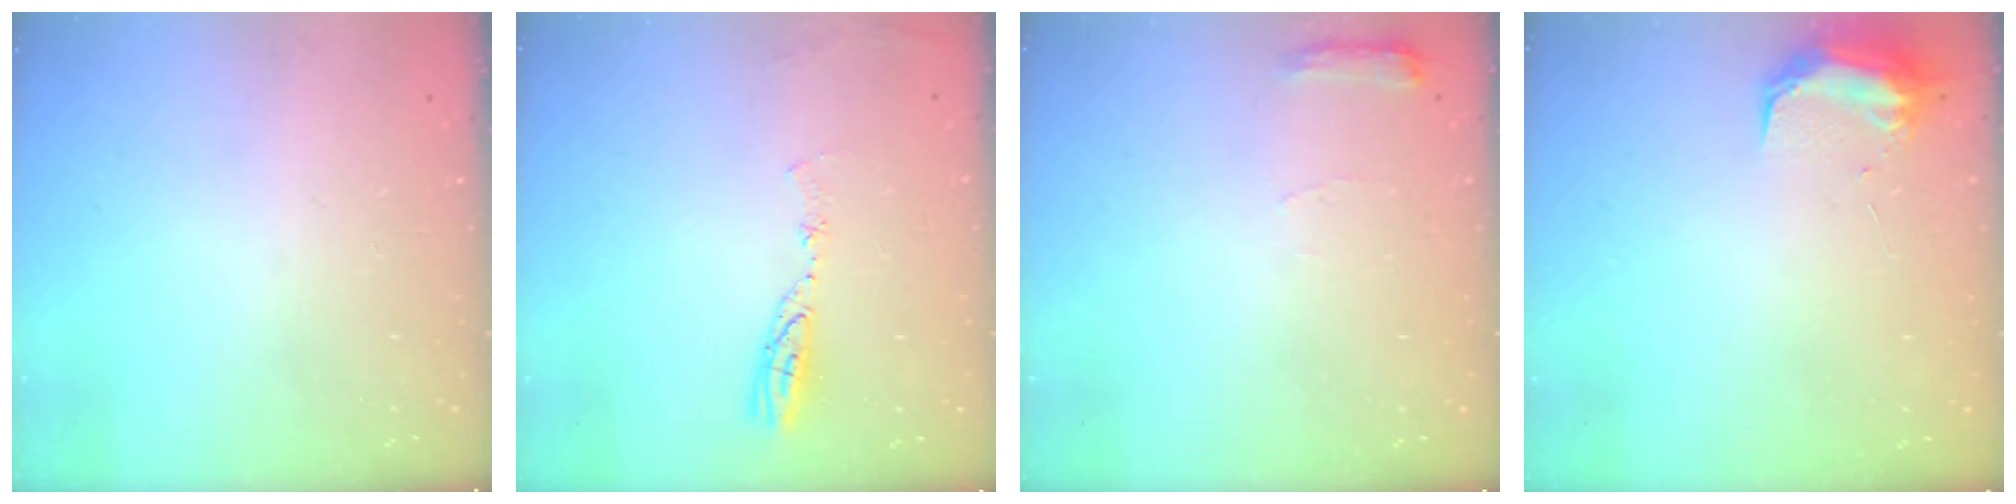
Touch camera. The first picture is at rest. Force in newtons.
{"total": 5.9, "press": 5.8, "slide": 0.7}
{"total": 5.6, "press": 5.6, "slide": 0.7}
{"total": 9.8, "press": 9.7, "slide": 0.7}